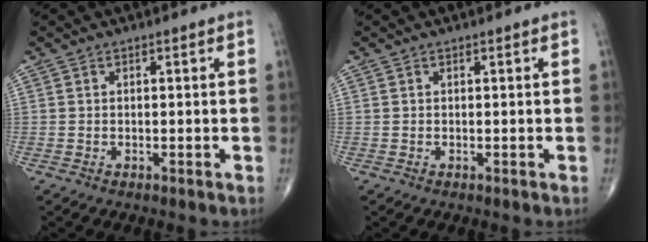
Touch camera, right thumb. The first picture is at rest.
{"total": 0.0}